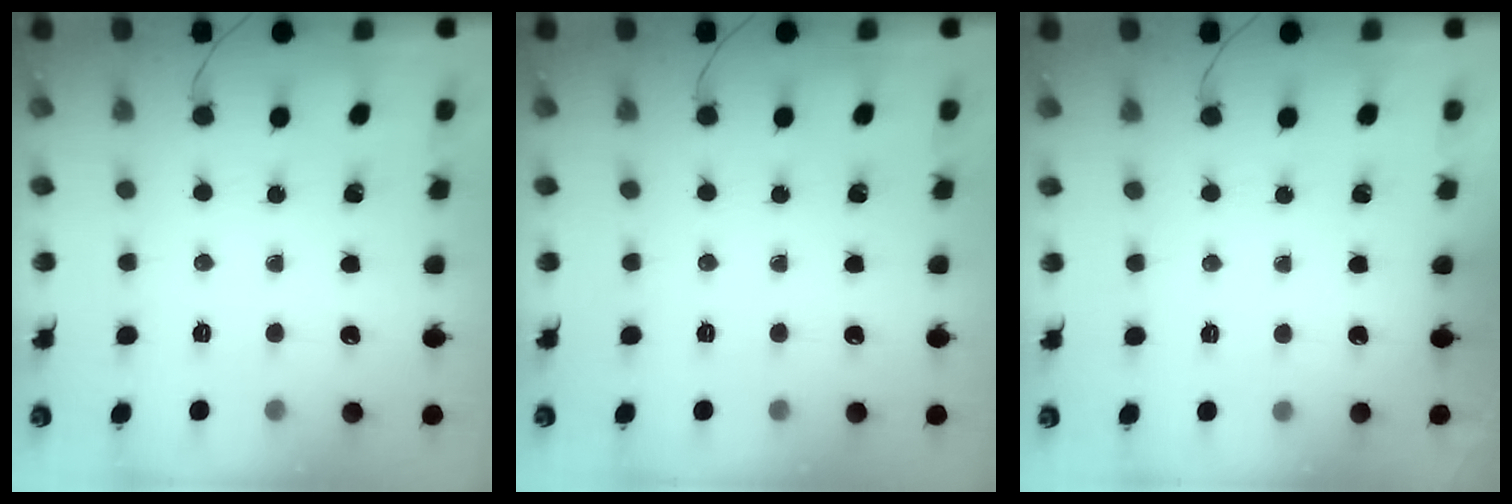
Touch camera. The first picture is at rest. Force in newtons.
{"total": 0.0}
{"total": 1.9, "press": 1.9, "slide": 0.3}